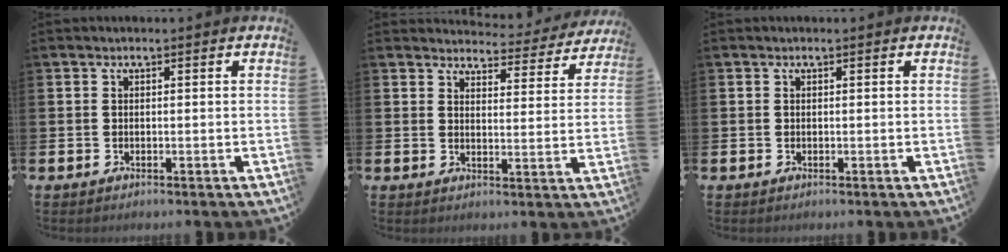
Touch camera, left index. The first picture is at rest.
{"total": 3.4, "force": [3.3, 0.8, 0.3], "torque": [-0.009, -0.031, 0.053]}
{"total": 0.0}